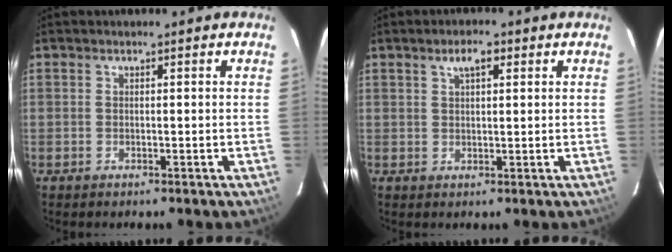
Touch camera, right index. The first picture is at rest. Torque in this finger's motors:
{"motor_torque": [0.15, 0.00, 0.13, 0.04]}